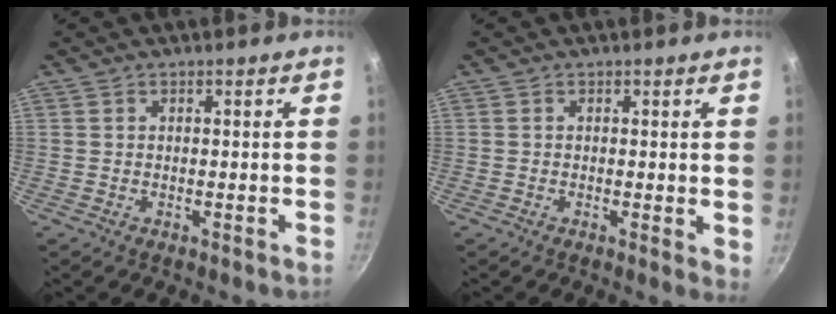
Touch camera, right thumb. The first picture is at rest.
{"total": 2.2, "force": [0.3, 0.8, 2.0], "torque": [-0.023, -0.005, 0.000]}